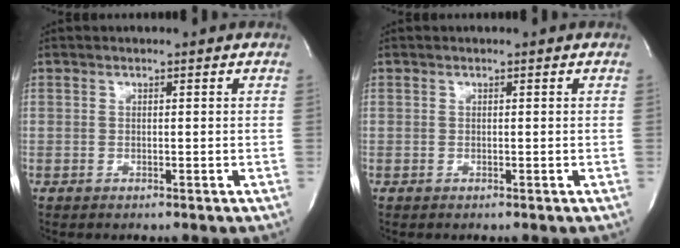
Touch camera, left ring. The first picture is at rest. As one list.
[{"total": 0.0}]